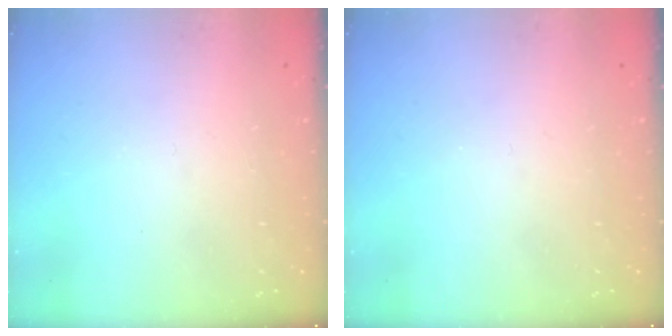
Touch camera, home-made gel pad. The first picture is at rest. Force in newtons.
{"total": 0.0}